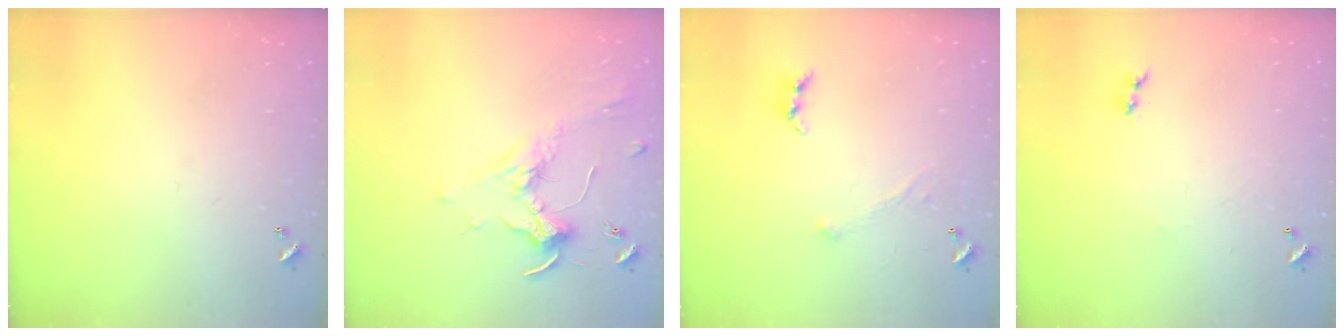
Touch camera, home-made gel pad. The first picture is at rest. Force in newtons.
{"total": 1.8, "press": 1.6, "slide": 0.8}
{"total": 0.0}
{"total": 1.1, "press": 0.9, "slide": 0.5}